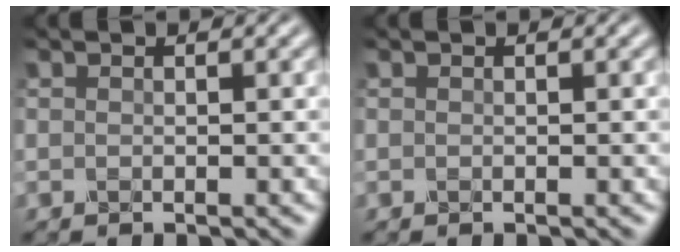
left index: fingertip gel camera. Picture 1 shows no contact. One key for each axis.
{"total": 0.0}